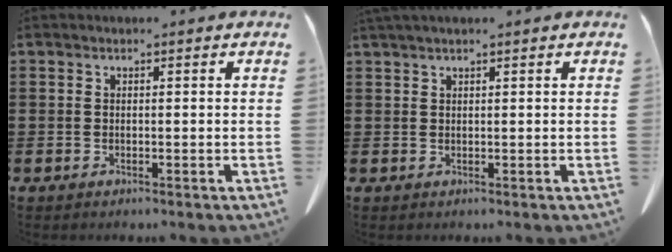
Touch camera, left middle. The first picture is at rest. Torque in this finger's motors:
{"motor_torque": [0.86, -0.67, 0.31, 0.08]}